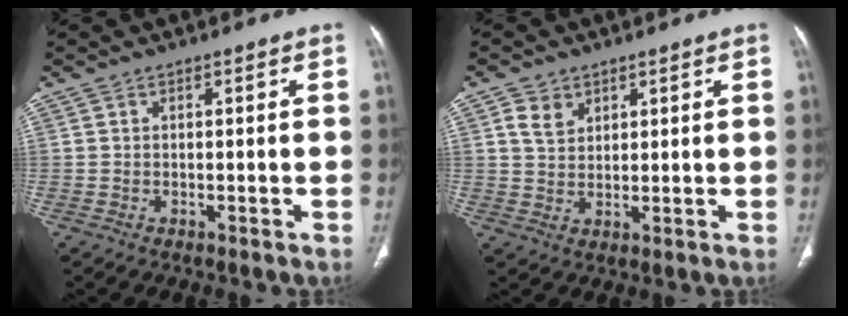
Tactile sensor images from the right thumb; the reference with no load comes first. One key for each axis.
{"total": 4.4, "fx": 2.2, "fy": 3.2, "fz": 2.1, "tx": -0.026, "ty": -0.011, "tz": 0.047}